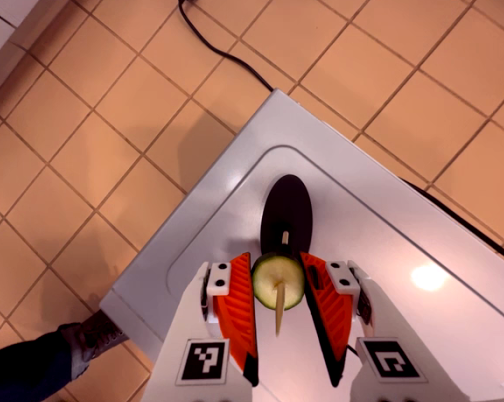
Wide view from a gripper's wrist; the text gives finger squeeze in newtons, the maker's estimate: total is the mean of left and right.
{"total": 6.2, "left": 5.8, "right": 6.6}